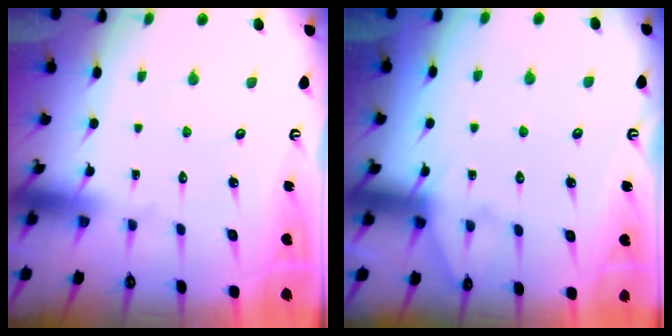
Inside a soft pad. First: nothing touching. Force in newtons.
{"total": 4.7, "press": 4.7, "slide": 0.6}